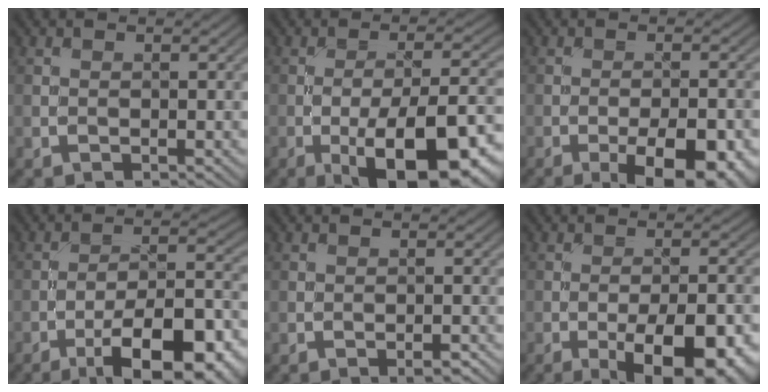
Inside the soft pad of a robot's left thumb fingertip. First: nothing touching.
{"total": 14.2, "force": [-6.0, 4.8, 11.9], "torque": [-0.167, 0.000, -0.091]}
{"total": 10.3, "force": [-5.2, 3.5, 8.1], "torque": [-0.118, -0.001, -0.061]}
{"total": 14.9, "force": [-8.3, 4.7, 11.5], "torque": [-0.174, 0.002, -0.130]}
{"total": 1.9, "force": [-1.2, 0.6, 1.4], "torque": [-0.023, 0.002, -0.019]}
{"total": 12.3, "force": [-5.7, 4.5, 10.0], "torque": [-0.138, -0.001, -0.070]}